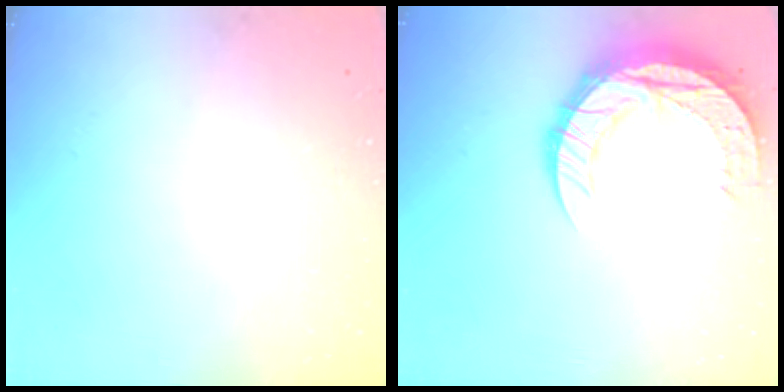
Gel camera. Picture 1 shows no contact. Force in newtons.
{"total": 19.0, "press": 18.9, "slide": 1.4}